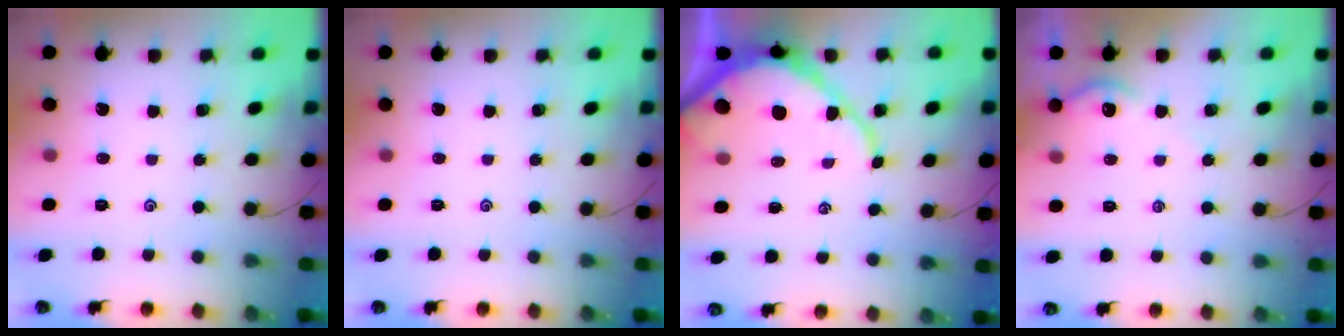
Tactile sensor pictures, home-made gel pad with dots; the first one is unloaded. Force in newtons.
{"total": 0.0}
{"total": 10.6, "press": 10.6, "slide": 0.9}
{"total": 4.1, "press": 4.1, "slide": 0.4}